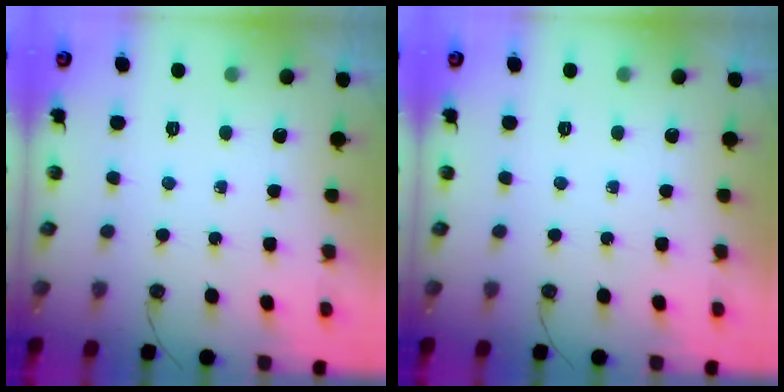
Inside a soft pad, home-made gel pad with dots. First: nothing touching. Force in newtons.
{"total": 0.0}